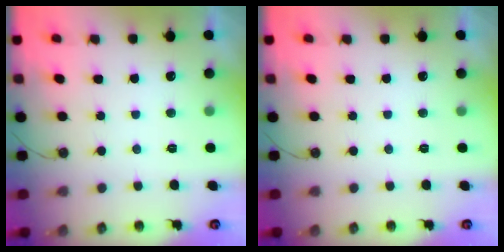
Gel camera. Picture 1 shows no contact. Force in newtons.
{"total": 0.0}